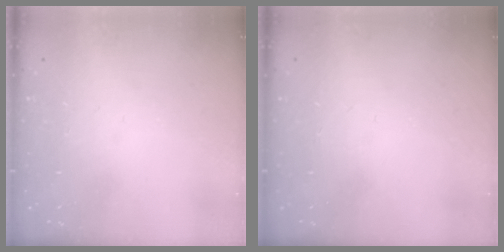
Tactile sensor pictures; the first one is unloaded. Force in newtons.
{"total": 0.0}